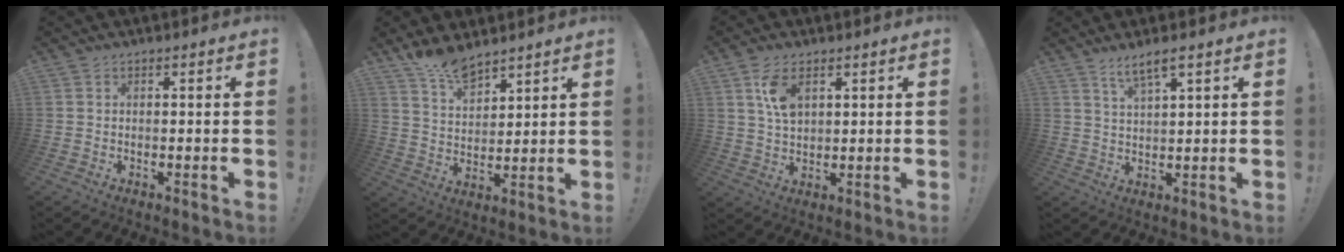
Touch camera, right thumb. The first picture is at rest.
{"total": 9.6, "force": [8.2, 3.6, 3.4], "torque": [-0.064, -0.055, 0.157]}
{"total": 7.4, "force": [3.3, 4.1, 5.3], "torque": [-0.089, -0.009, 0.060]}
{"total": 4.9, "force": [3.6, 0.6, 3.3], "torque": [-0.057, -0.018, 0.061]}